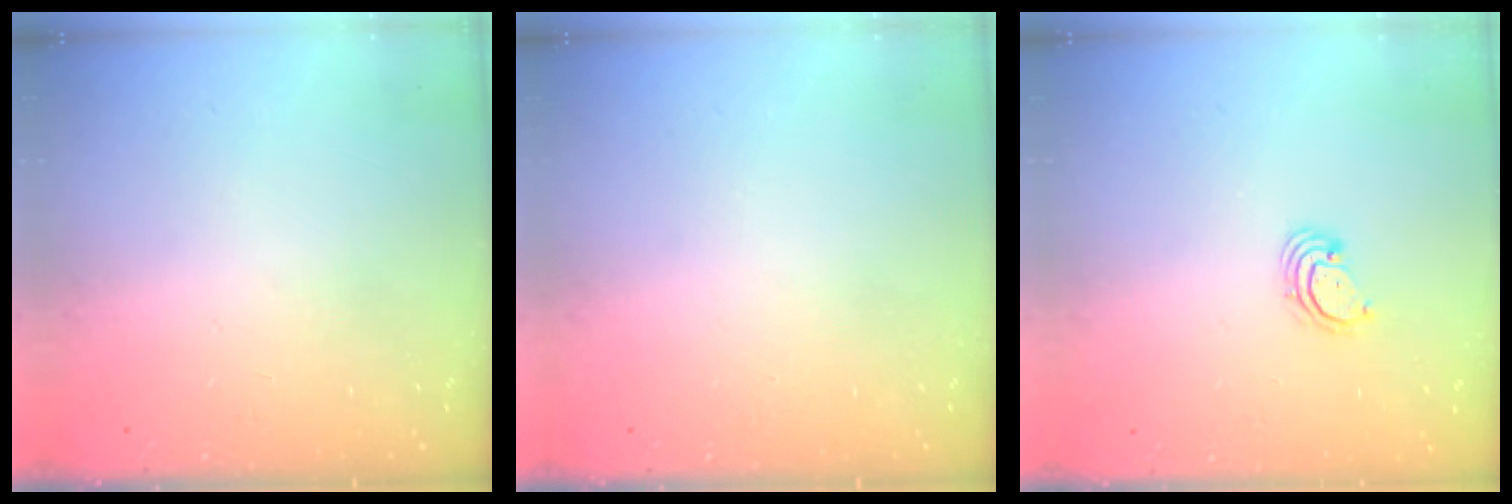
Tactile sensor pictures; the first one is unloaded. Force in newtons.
{"total": 0.0}
{"total": 2.7, "press": 2.7, "slide": 0.3}